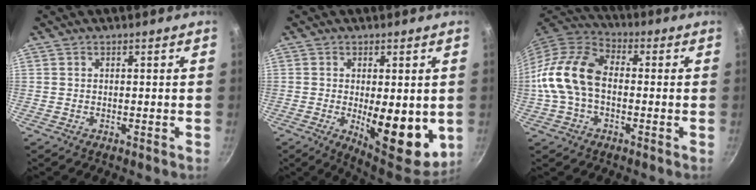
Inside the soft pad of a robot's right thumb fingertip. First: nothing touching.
{"total": 13.3, "force": [-1.4, 5.3, 12.1], "torque": [-0.135, -0.018, -0.006]}
{"total": 14.5, "force": [-1.0, 9.6, 10.8], "torque": [-0.190, 0.039, -0.035]}